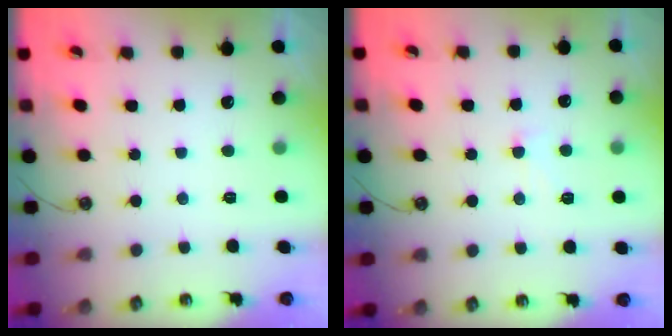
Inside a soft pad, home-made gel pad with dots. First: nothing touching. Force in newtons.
{"total": 0.6, "press": 0.4, "slide": 0.5}